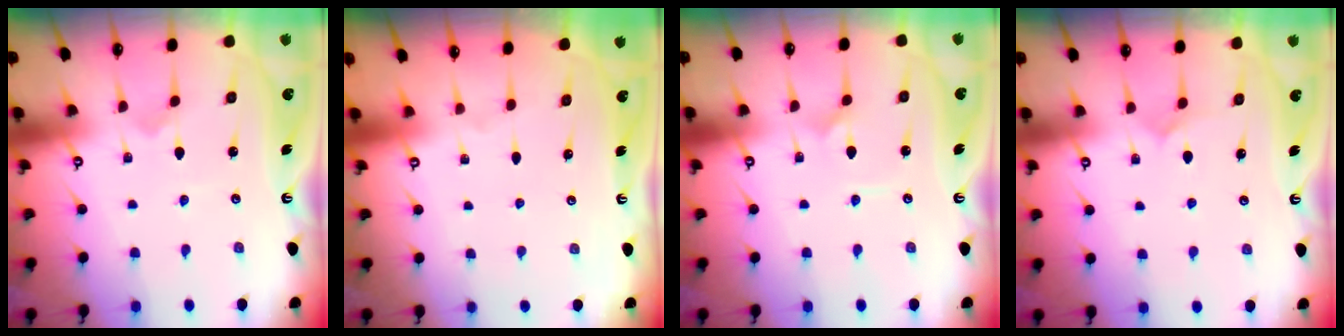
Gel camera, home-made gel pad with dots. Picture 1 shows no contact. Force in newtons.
{"total": 0.0}
{"total": 1.9, "press": 1.9, "slide": 0.0}
{"total": 5.2, "press": 5.1, "slide": 0.5}